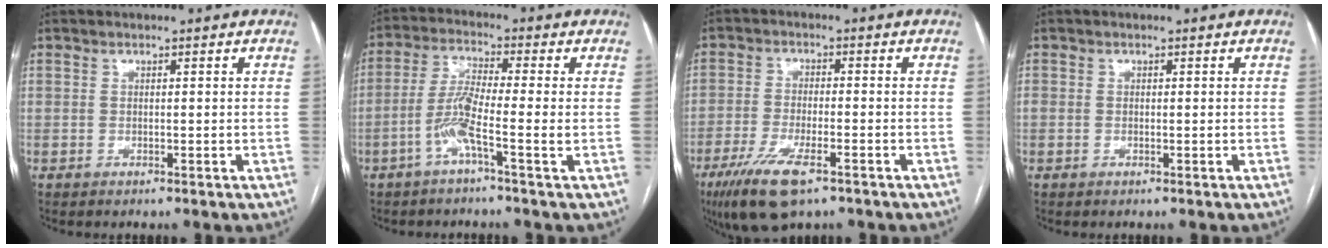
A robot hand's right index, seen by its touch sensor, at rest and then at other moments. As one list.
[{"total": 6.2, "force": [-2.3, -0.7, 5.7], "torque": [-0.117, 0.008, -0.051]}, {"total": 9.7, "force": [-5.9, 2.4, 7.3], "torque": [-0.139, -0.021, -0.101]}, {"total": 0.6, "force": [-0.1, 0.4, 0.4], "torque": [-0.013, 0.003, 0.001]}]